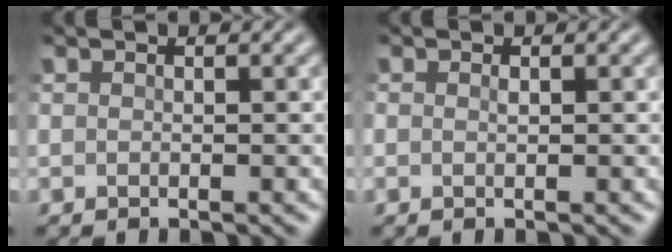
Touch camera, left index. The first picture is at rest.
{"total": 0.0}